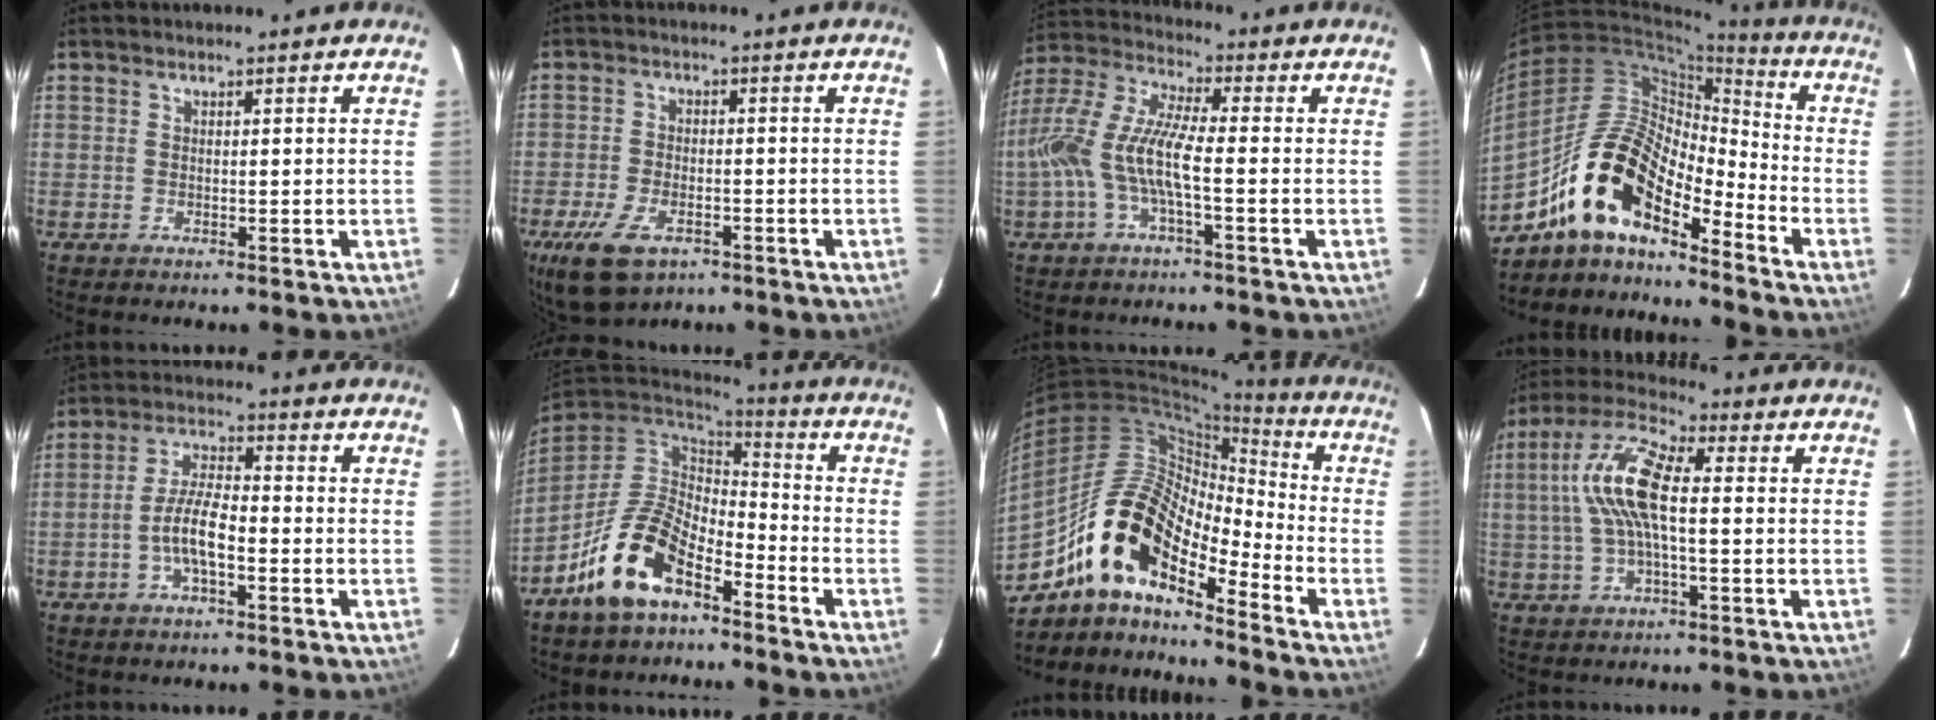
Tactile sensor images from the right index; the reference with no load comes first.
{"total": 10.4, "force": [-5.9, 5.3, 6.7], "torque": [-0.161, -0.022, -0.103]}
{"total": 12.1, "force": [-2.9, 2.4, 11.5], "torque": [-0.244, 0.005, -0.058]}
{"total": 15.3, "force": [-11.2, 5.2, 9.1], "torque": [-0.167, 0.011, -0.225]}
{"total": 6.6, "force": [-2.6, 1.8, 5.9], "torque": [-0.122, 0.010, -0.047]}
{"total": 14.5, "force": [-8.7, 6.9, 9.3], "torque": [-0.191, 0.001, -0.164]}
{"total": 16.6, "force": [-11.4, 5.9, 10.4], "torque": [-0.181, 0.006, -0.232]}
{"total": 12.0, "force": [0.5, 3.7, 11.4], "torque": [-0.234, 0.018, 0.004]}